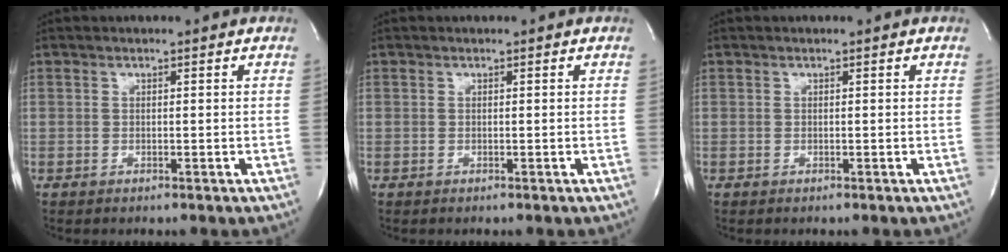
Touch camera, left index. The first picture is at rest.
{"total": 0.0}
{"total": 0.0}